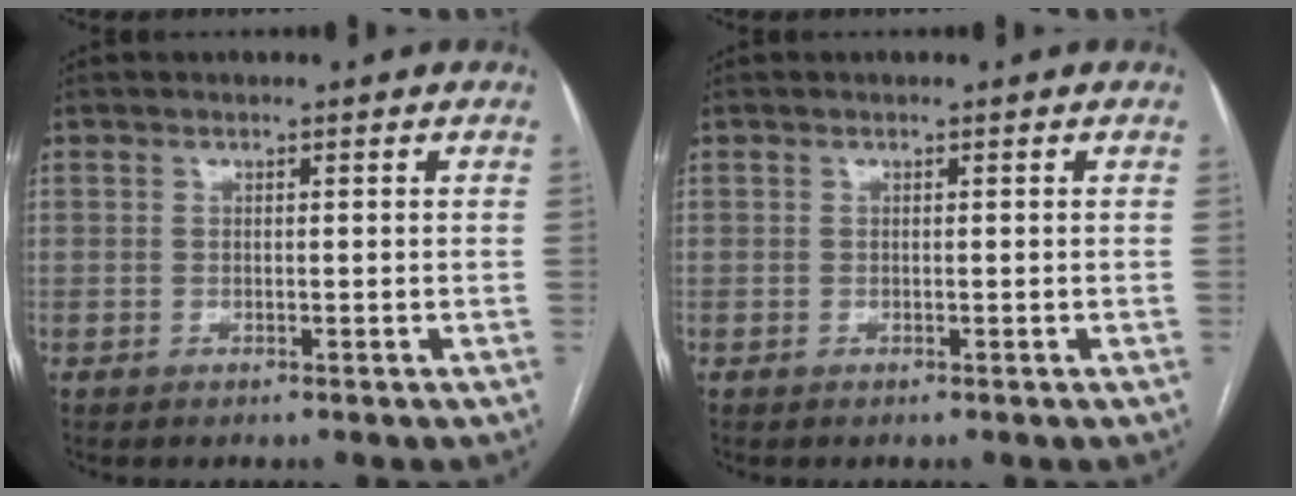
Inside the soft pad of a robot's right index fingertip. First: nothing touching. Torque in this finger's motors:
{"motor_torque": [0.01, 0.00, 0.00, 0.00]}